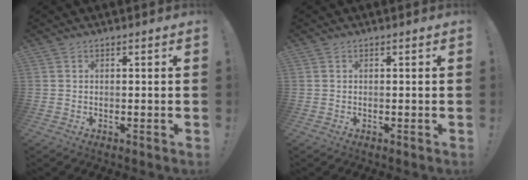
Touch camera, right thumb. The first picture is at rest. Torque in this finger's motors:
{"motor_torque": [-0.05, 0.06, 0.10, -0.02, 0.10]}